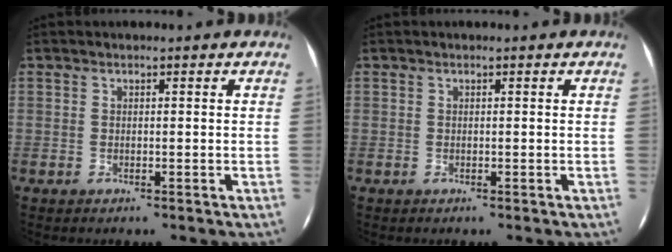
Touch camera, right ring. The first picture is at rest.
{"total": 0.0}